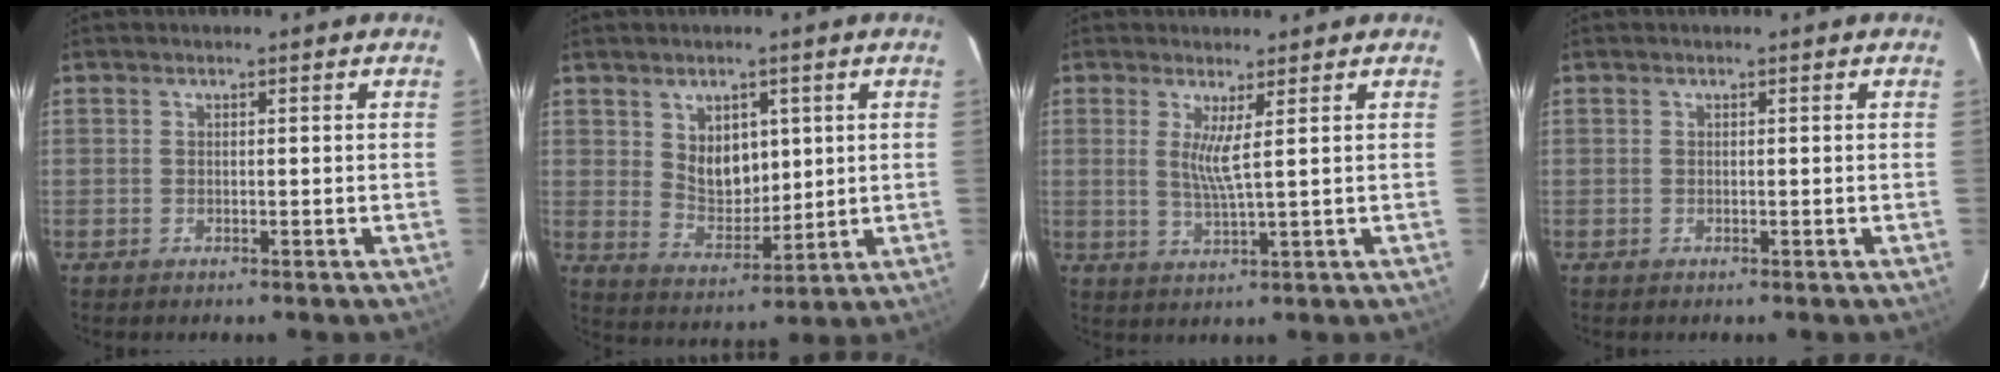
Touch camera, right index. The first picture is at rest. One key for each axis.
{"total": 7.9, "fx": 2.8, "fy": 5.4, "fz": 5.0, "tx": -0.081, "ty": -0.001, "tz": 0.063}
{"total": 3.8, "fx": 1.3, "fy": -0.6, "fz": 3.5, "tx": -0.067, "ty": -0.014, "tz": 0.022}
{"total": 0.0}